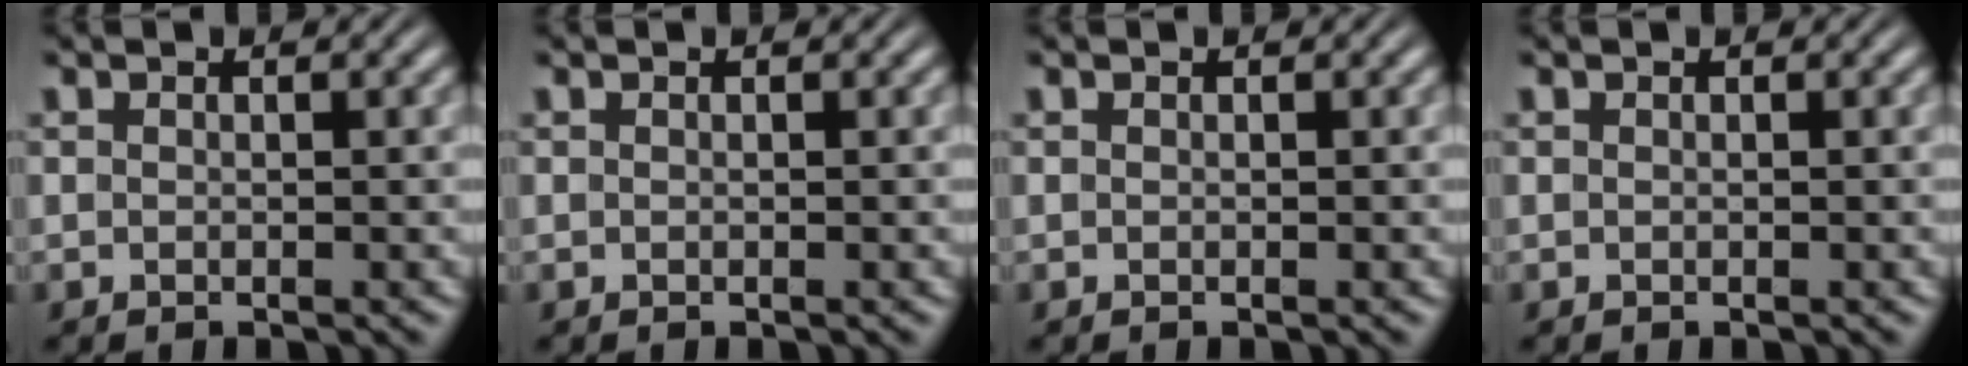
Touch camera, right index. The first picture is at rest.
{"total": 0.0}
{"total": 0.0}
{"total": 0.0}